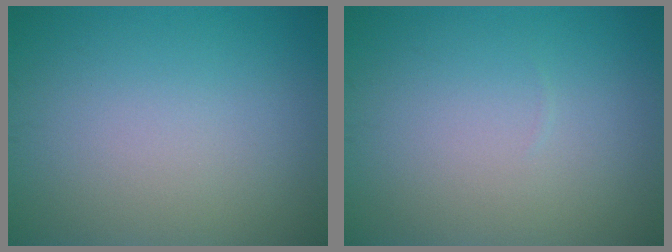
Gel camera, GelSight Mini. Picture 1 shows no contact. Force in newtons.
{"total": 0.0}